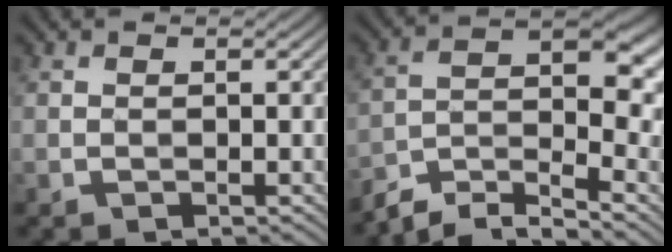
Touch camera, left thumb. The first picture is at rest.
{"total": 8.5, "force": [-5.6, 3.2, 5.6], "torque": [-0.082, -0.008, -0.117]}